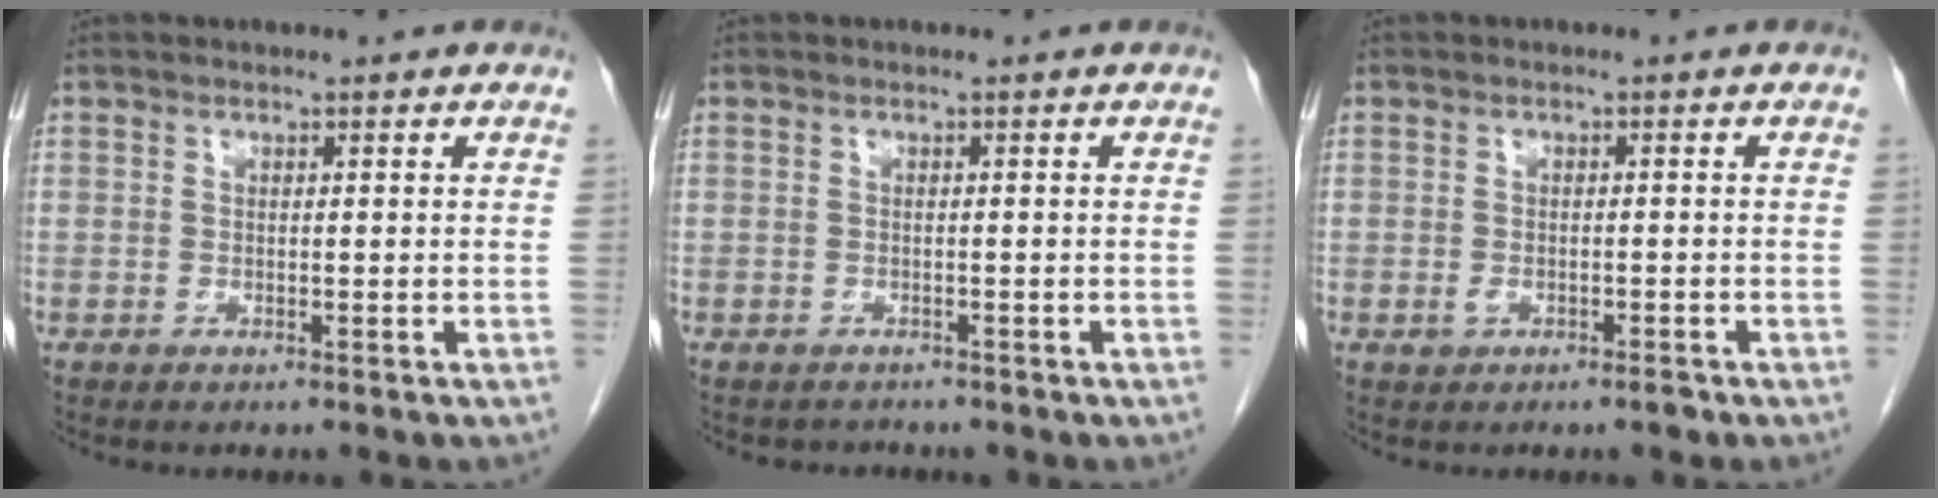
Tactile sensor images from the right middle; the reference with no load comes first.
{"total": 1.3, "force": [-1.2, 0.5, -0.2], "torque": [-0.007, -0.004, -0.019]}
{"total": 1.9, "force": [-1.0, 0.9, 1.4], "torque": [-0.020, 0.002, -0.011]}